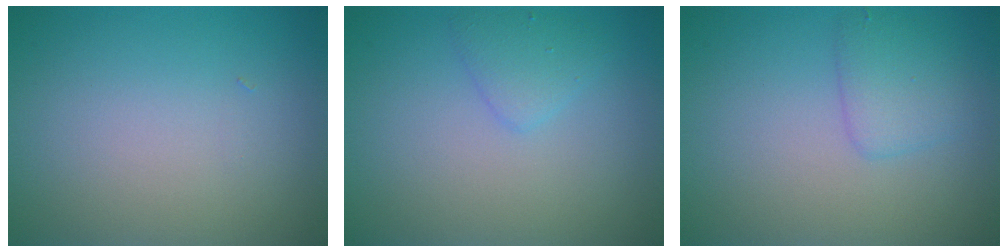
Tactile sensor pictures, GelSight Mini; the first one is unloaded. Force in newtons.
{"total": 1.7, "press": 1.6, "slide": 0.1}
{"total": 2.2, "press": 2.2, "slide": 0.1}